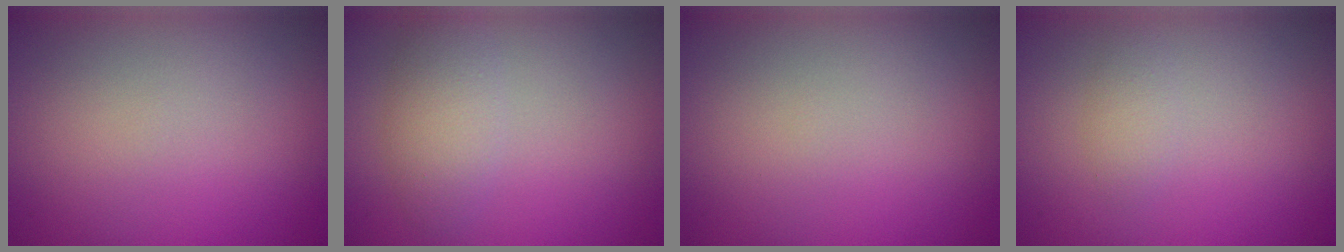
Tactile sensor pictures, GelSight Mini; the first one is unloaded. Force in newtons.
{"total": 2.4, "press": 2.4, "slide": 0.1}
{"total": 0.0}
{"total": 1.1, "press": 1.1, "slide": 0.0}